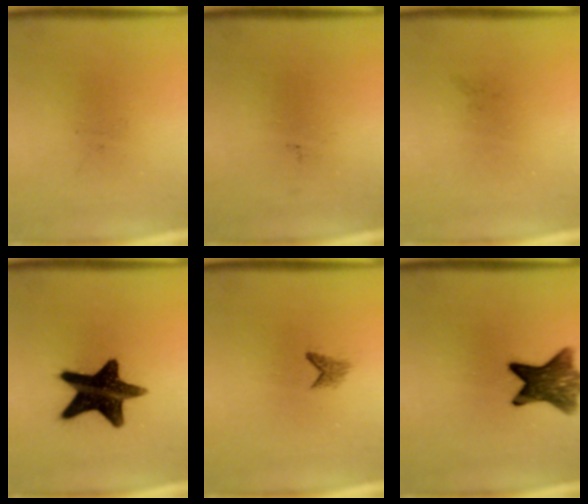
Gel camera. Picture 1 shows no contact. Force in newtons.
{"total": 0.0}
{"total": 0.0}
{"total": 16.2}
{"total": 1.2}
{"total": 10.0}